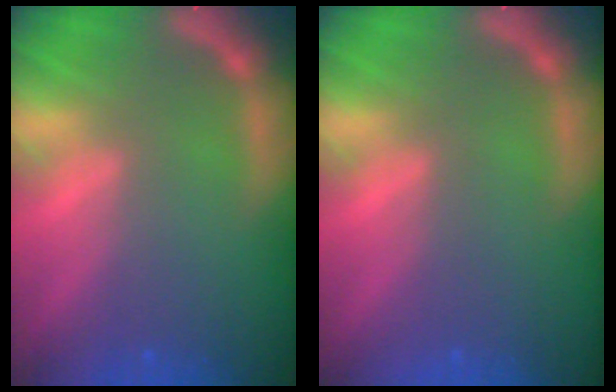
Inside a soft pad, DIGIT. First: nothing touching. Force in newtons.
{"total": 0.0}